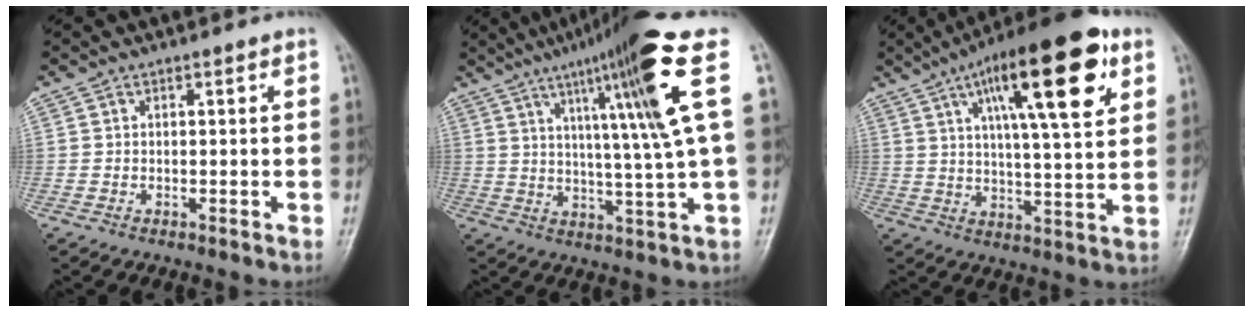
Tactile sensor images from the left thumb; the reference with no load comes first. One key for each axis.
{"total": 16.8, "fx": 6.2, "fy": -0.3, "fz": 15.6, "tx": -0.238, "ty": -0.013, "tz": 0.094}
{"total": 20.5, "fx": 8.9, "fy": 5.6, "fz": 17.6, "tx": -0.247, "ty": -0.015, "tz": 0.135}